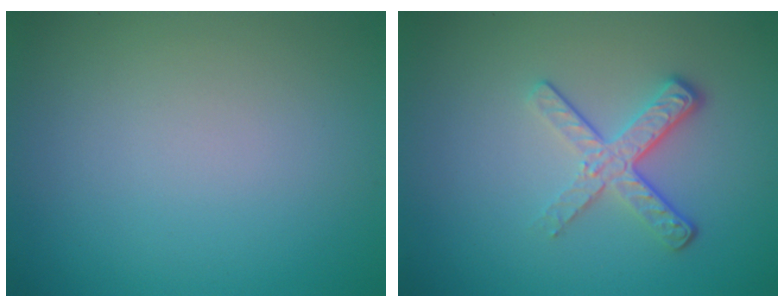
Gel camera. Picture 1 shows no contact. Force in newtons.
{"total": 3.6, "press": 2.5, "slide": 2.7}